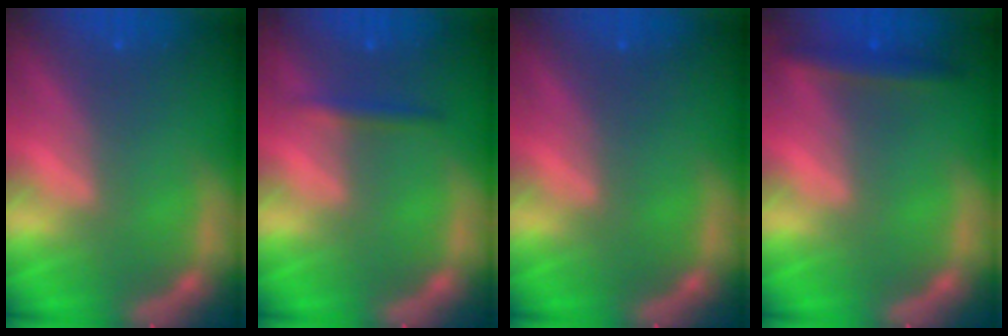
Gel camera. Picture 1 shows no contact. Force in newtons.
{"total": 1.4}
{"total": 0.0}
{"total": 2.4}